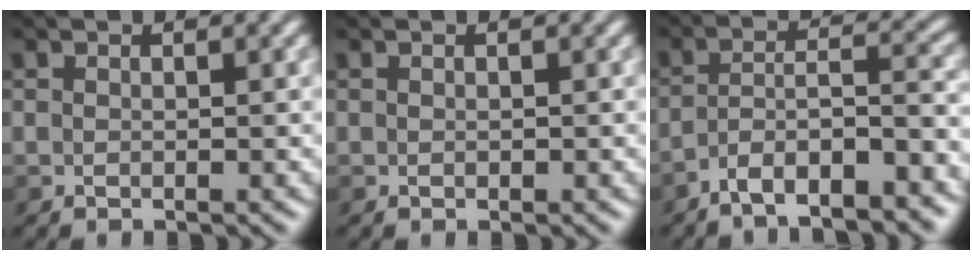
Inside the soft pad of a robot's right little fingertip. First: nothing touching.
{"total": 0.0}
{"total": 6.8, "force": [-4.7, 1.7, 4.6], "torque": [-0.074, 0.007, -0.083]}